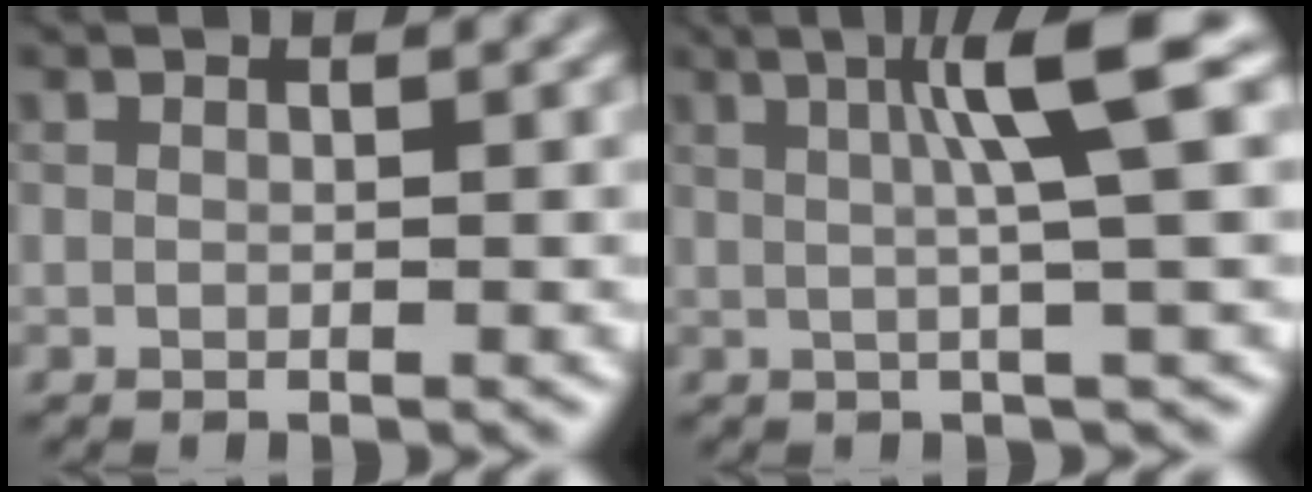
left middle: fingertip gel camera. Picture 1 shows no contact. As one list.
[{"total": 5.7, "force": [1.3, 0.6, 5.6], "torque": [-0.083, 0.017, 0.020]}]